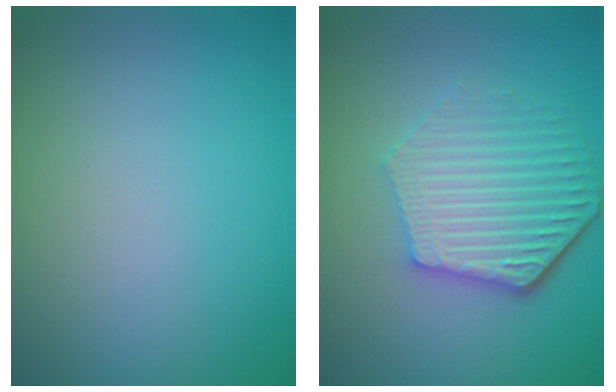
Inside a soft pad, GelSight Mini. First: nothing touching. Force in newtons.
{"total": 5.8, "press": 4.4, "slide": 3.8}